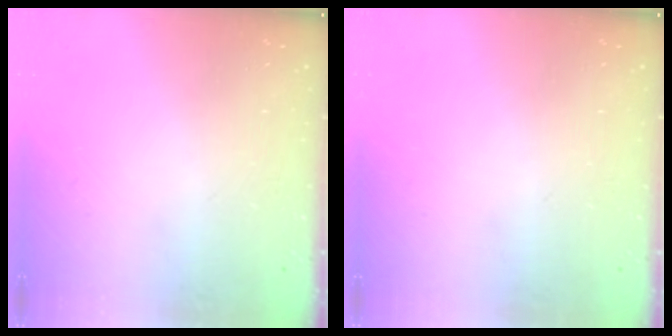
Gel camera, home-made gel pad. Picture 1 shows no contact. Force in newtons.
{"total": 0.0}